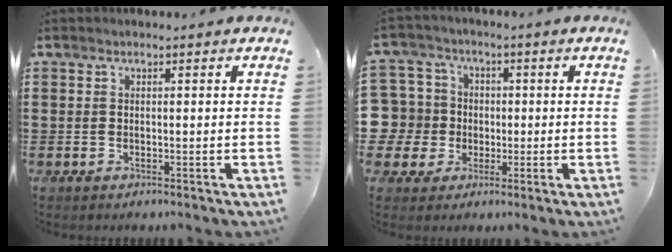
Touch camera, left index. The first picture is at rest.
{"total": 7.9, "force": [-0.4, 7.7, 1.5], "torque": [-0.096, 0.001, -0.009]}